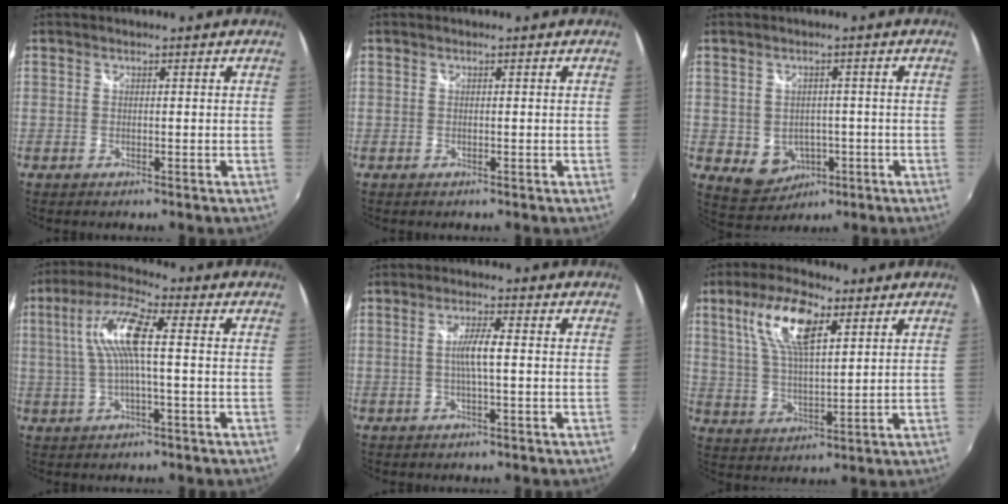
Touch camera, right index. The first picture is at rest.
{"total": 0.0}
{"total": 6.6, "force": [-1.9, 5.6, 2.9], "torque": [-0.070, -0.001, -0.009]}
{"total": 10.3, "force": [1.0, 2.0, 10.1], "torque": [-0.198, 0.014, 0.020]}
{"total": 4.2, "force": [-0.2, 0.1, 4.2], "torque": [-0.079, 0.002, -0.003]}
{"total": 11.7, "force": [5.4, 4.1, 9.6], "torque": [-0.187, 0.016, 0.104]}